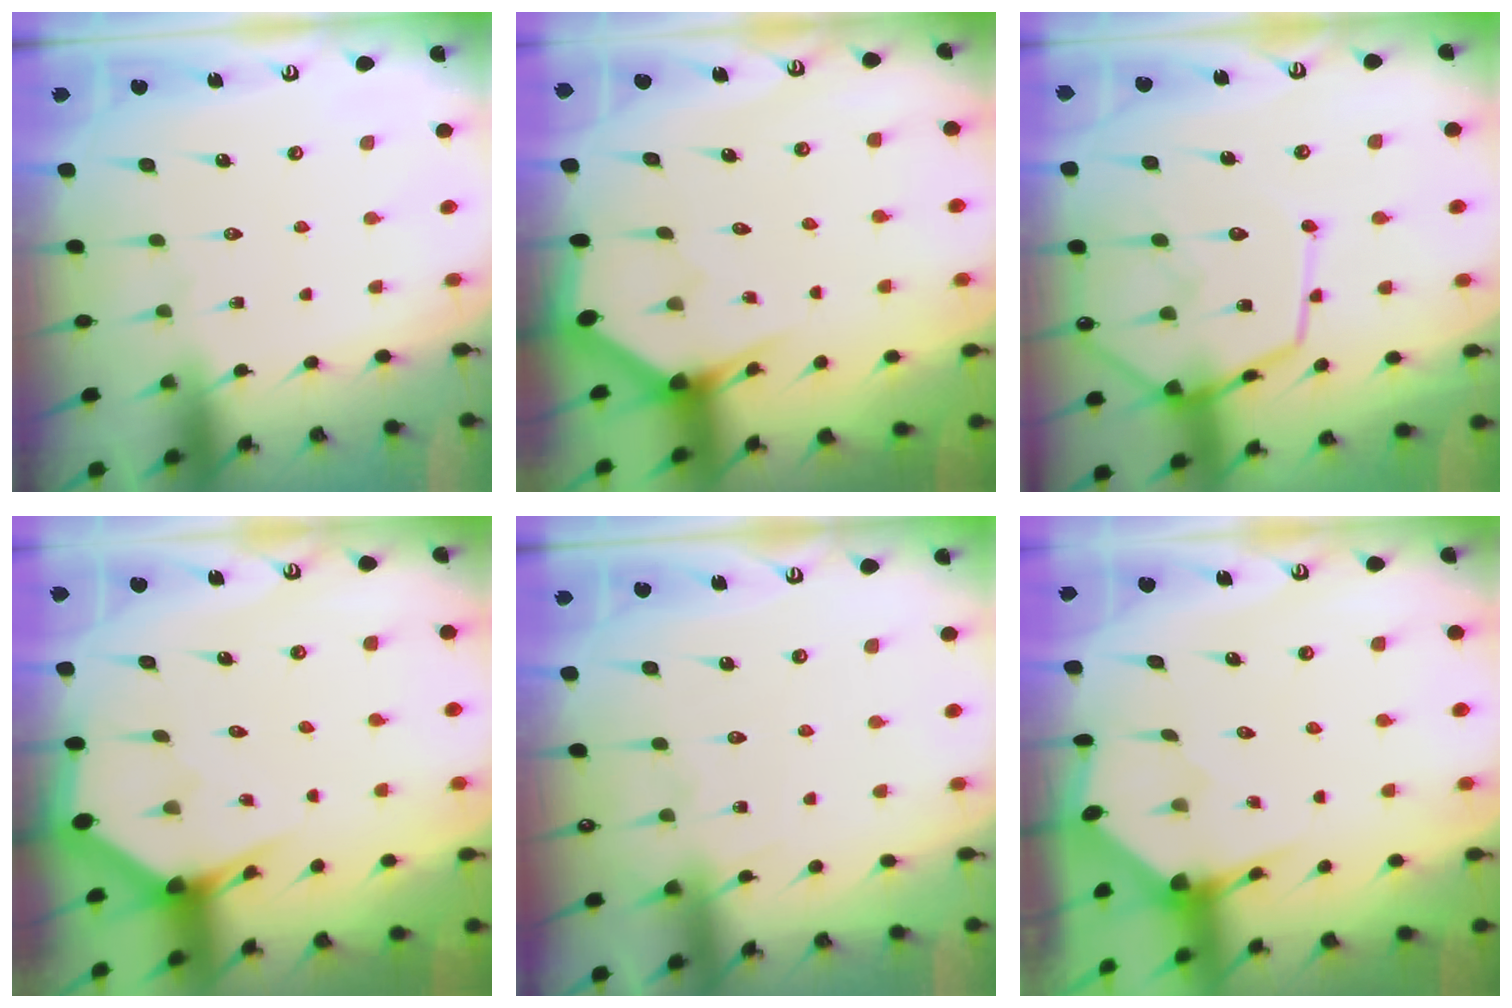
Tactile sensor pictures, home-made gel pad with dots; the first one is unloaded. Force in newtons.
{"total": 3.1, "press": 3.1, "slide": 0.1}
{"total": 14.4, "press": 14.3, "slide": 1.3}
{"total": 2.9, "press": 2.9, "slide": 0.2}
{"total": 5.2, "press": 5.2, "slide": 0.6}
{"total": 3.2, "press": 3.2, "slide": 0.3}